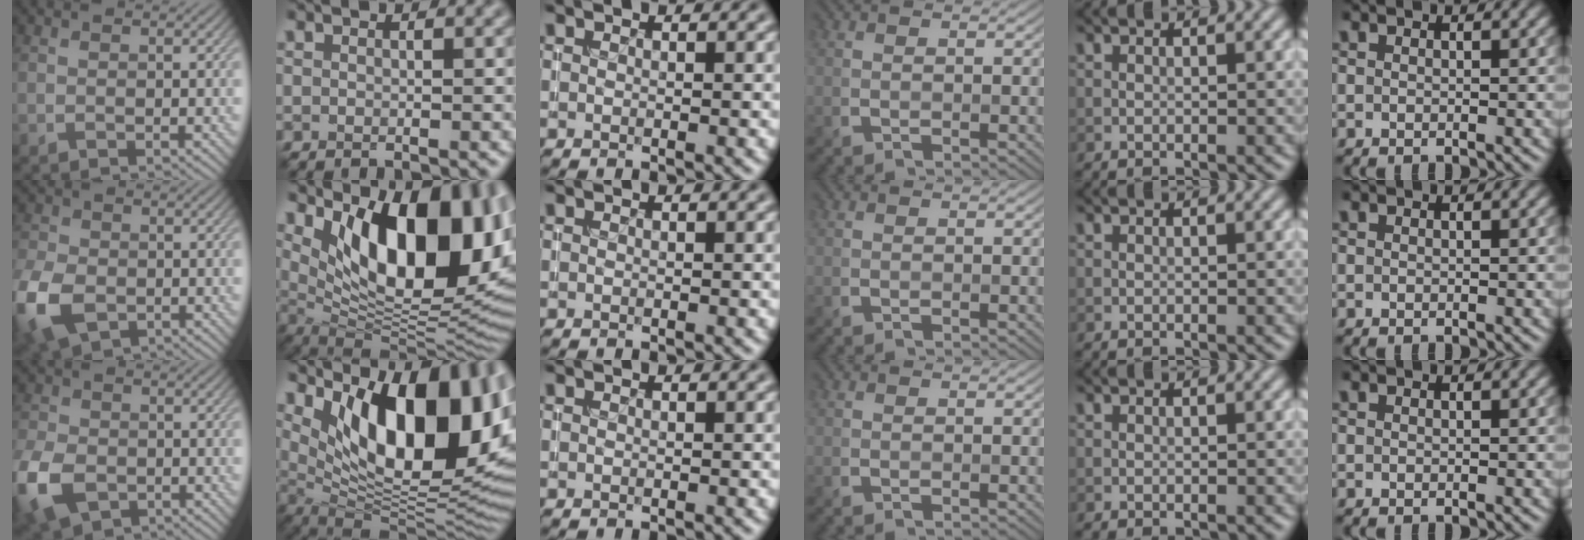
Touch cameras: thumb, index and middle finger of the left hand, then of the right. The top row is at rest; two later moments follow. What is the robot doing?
{"motion": "insert", "object": "coin"}